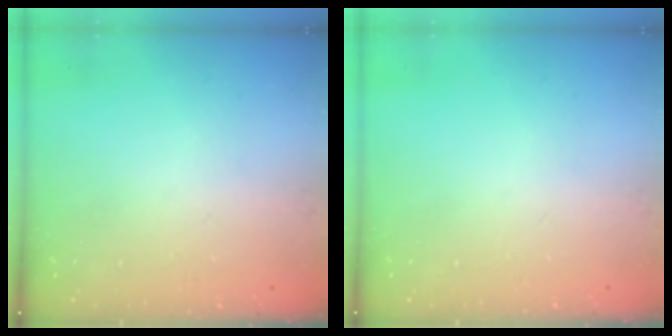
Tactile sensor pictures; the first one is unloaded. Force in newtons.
{"total": 0.0}